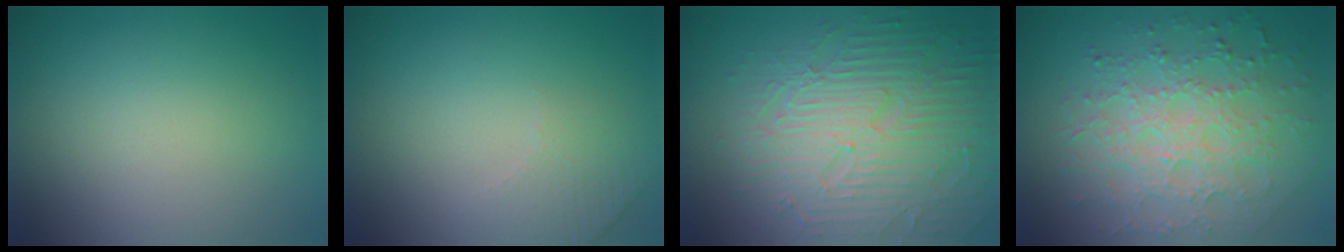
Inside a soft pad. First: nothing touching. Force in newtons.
{"total": 2.1, "press": 2.0, "slide": 0.5}
{"total": 8.0, "press": 6.1, "slide": 5.2}
{"total": 7.4, "press": 5.4, "slide": 5.1}